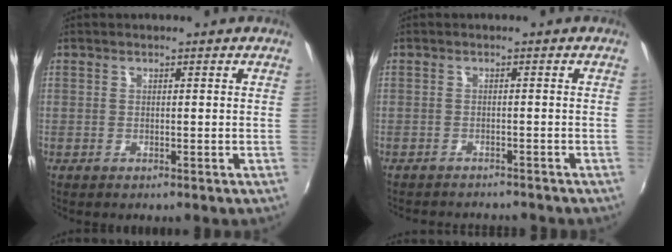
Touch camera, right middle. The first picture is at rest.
{"total": 5.8, "force": [-5.5, 1.2, 1.7], "torque": [-0.046, -0.015, -0.080]}